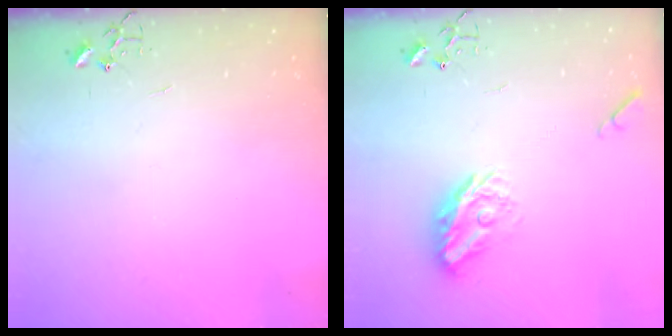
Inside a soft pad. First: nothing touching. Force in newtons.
{"total": 11.3, "press": 11.3, "slide": 0.6}